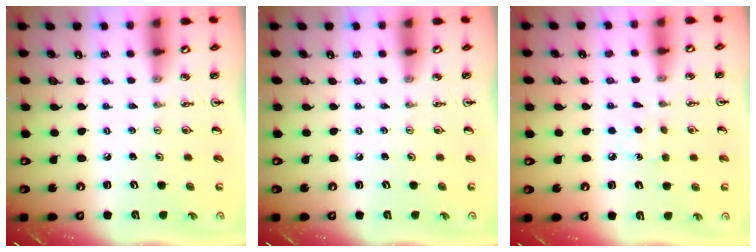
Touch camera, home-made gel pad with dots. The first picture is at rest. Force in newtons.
{"total": 0.0}
{"total": 5.6, "press": 5.5, "slide": 0.6}